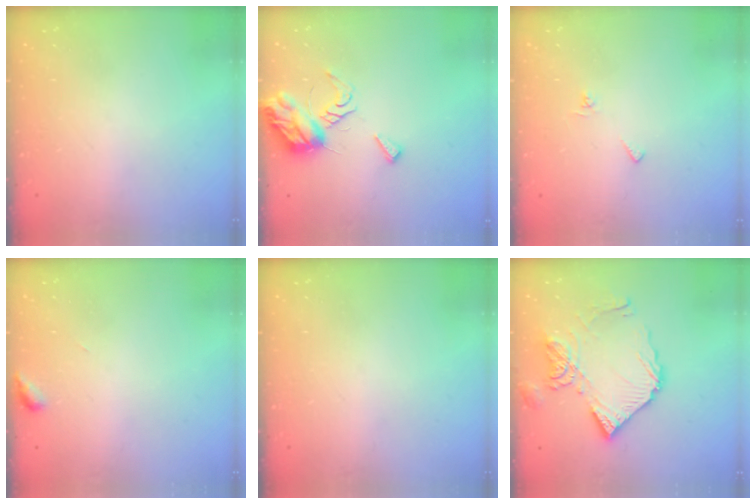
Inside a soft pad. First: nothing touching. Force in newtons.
{"total": 9.5, "press": 9.5, "slide": 0.6}
{"total": 4.3, "press": 4.3, "slide": 0.4}
{"total": 2.6, "press": 2.6, "slide": 0.3}
{"total": 0.0}
{"total": 15.1, "press": 15.0, "slide": 1.9}